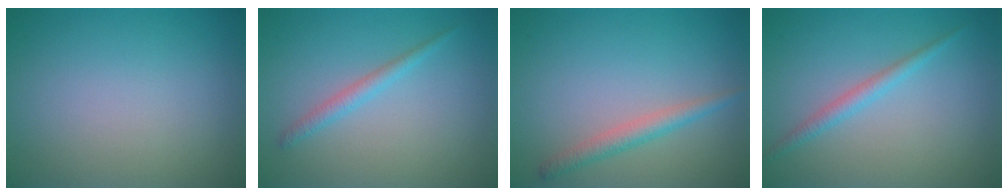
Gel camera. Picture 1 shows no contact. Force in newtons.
{"total": 1.6, "press": 1.6, "slide": 0.2}
{"total": 2.0, "press": 2.0, "slide": 0.0}
{"total": 1.7, "press": 1.7, "slide": 0.1}